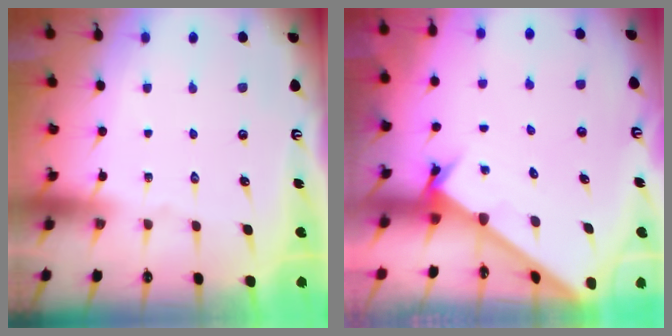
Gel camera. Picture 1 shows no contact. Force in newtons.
{"total": 2.3, "press": 2.3, "slide": 0.0}